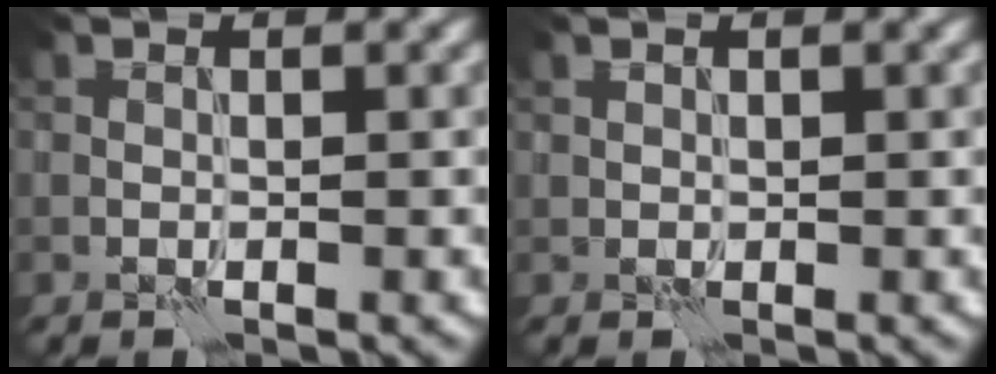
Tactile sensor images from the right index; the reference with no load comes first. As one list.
[{"total": 0.0}]